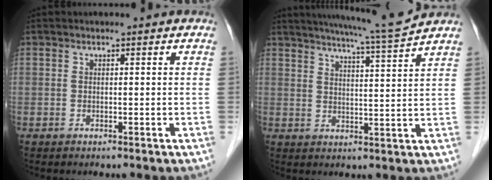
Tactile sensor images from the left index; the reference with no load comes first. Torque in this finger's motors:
{"motor_torque": [0.66, -0.93, 0.18, 0.06]}